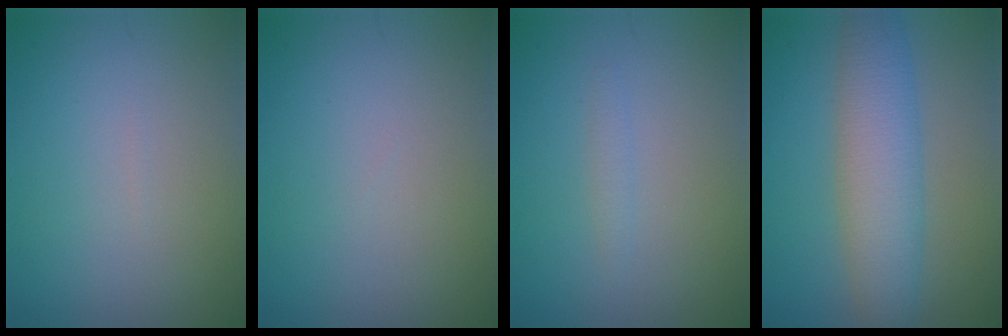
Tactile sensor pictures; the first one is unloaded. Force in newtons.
{"total": 0.0}
{"total": 0.8, "press": 0.8, "slide": 0.0}
{"total": 6.0, "press": 6.0, "slide": 0.3}